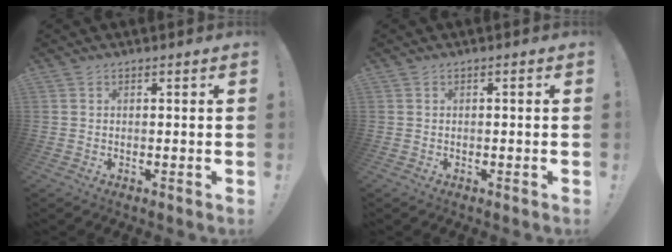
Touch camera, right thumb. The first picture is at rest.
{"total": 0.7, "force": [-0.5, 0.1, 0.5], "torque": [-0.016, 0.004, -0.008]}